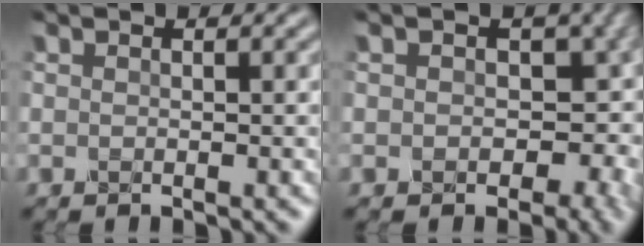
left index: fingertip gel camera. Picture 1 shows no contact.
{"total": 5.9, "force": [0.0, 4.4, 3.9], "torque": [-0.033, -0.007, -0.004]}